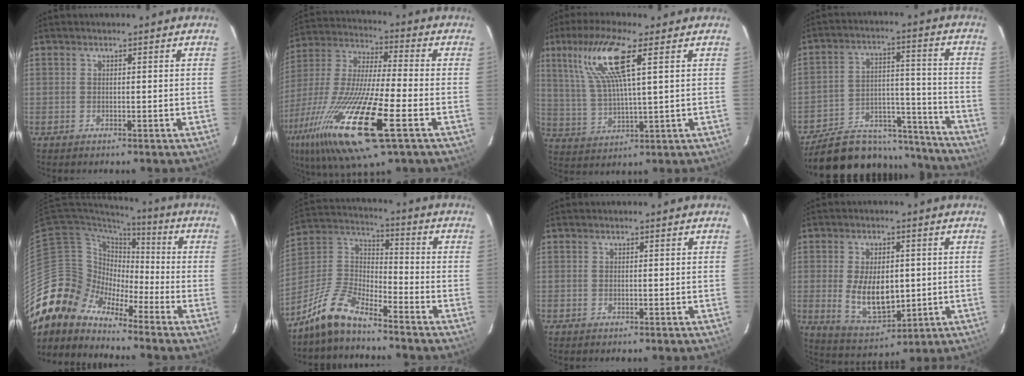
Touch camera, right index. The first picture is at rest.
{"total": 24.9, "force": [-11.6, 4.1, 21.7], "torque": [-0.437, -0.059, -0.225]}
{"total": 11.7, "force": [5.4, 1.3, 10.3], "torque": [-0.208, 0.008, 0.113]}
{"total": 21.7, "force": [-18.3, 9.1, 7.2], "torque": [-0.138, 0.044, -0.238]}
{"total": 11.2, "force": [-9.6, 5.8, -0.1], "torque": [-0.013, 0.036, -0.203]}
{"total": 10.6, "force": [-8.9, 2.7, 5.1], "torque": [-0.129, 0.019, -0.184]}
{"total": 0.0}
{"total": 10.9, "force": [-0.4, 6.1, 9.1], "torque": [-0.180, -0.013, 0.012]}